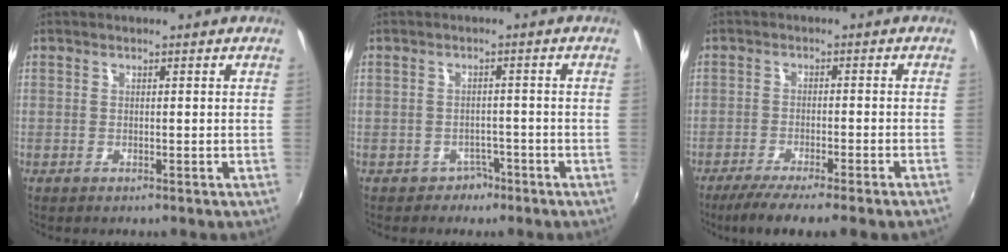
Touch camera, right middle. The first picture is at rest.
{"total": 3.1, "force": [-2.1, 2.3, 0.1], "torque": [-0.007, 0.006, -0.029]}
{"total": 8.0, "force": [-6.4, -0.4, 4.8], "torque": [-0.099, -0.022, -0.101]}